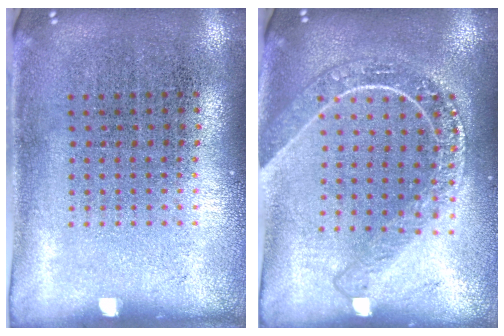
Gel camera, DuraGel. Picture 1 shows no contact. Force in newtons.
{"total": 1.9, "press": 1.7, "slide": 0.8}